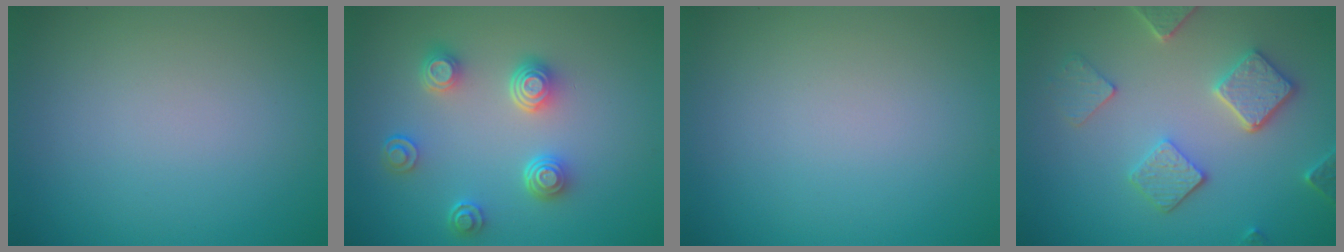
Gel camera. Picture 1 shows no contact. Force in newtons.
{"total": 4.1, "press": 3.2, "slide": 2.6}
{"total": 0.0}
{"total": 4.3, "press": 3.8, "slide": 1.9}